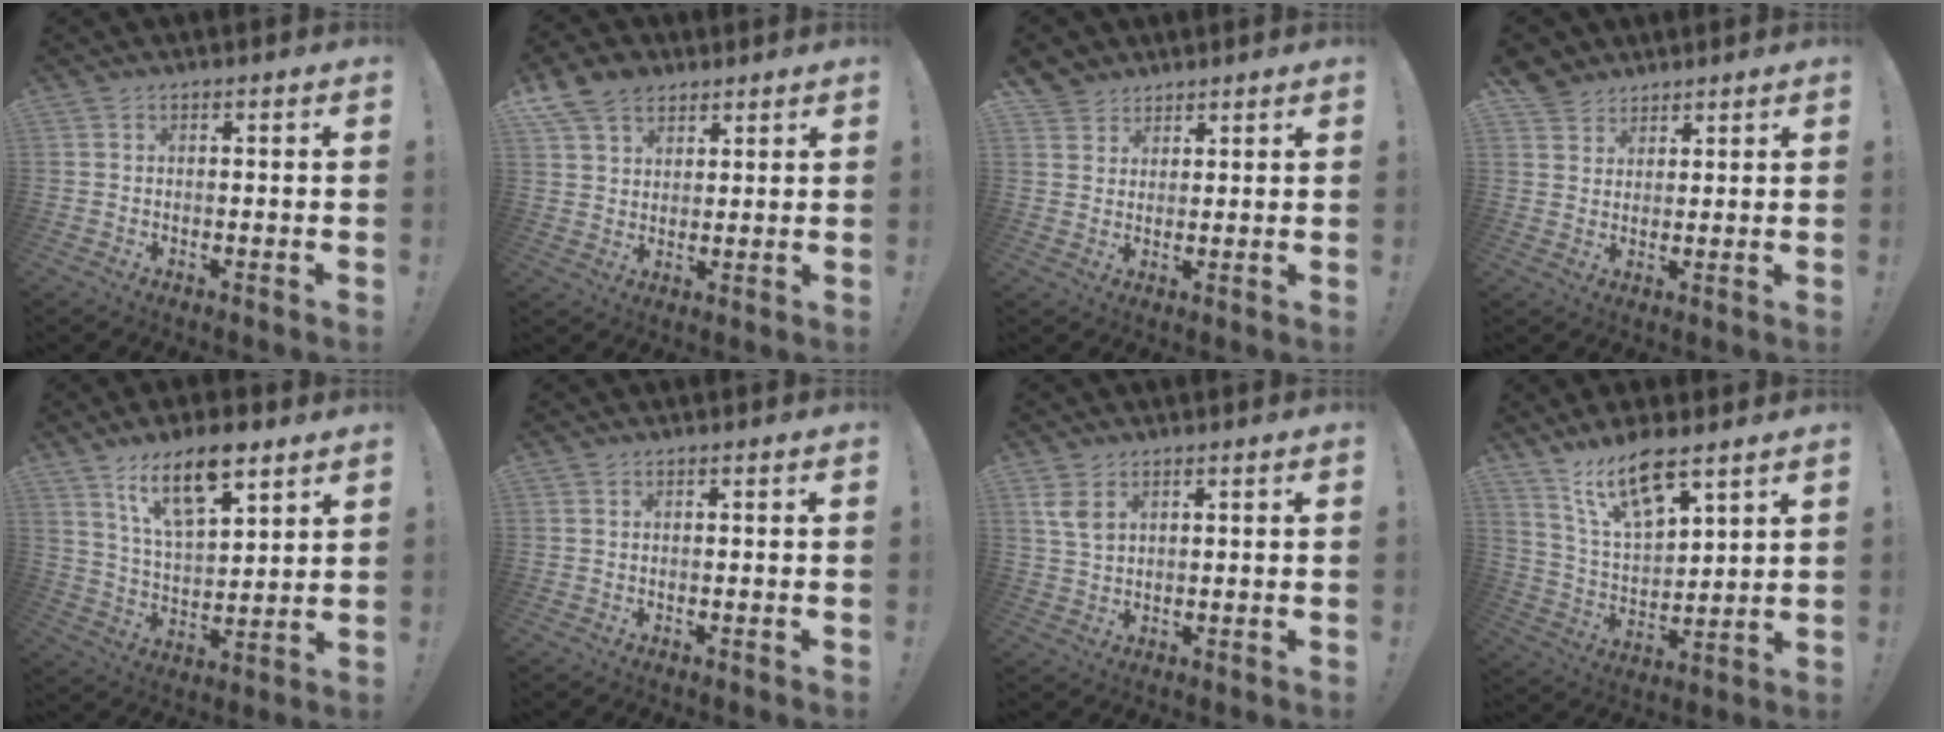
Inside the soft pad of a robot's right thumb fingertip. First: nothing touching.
{"total": 10.0, "force": [6.2, 6.9, 3.7], "torque": [-0.063, -0.026, 0.123]}
{"total": 4.5, "force": [3.3, 3.1, 0.0], "torque": [0.003, -0.026, 0.063]}
{"total": 5.1, "force": [4.0, 3.1, 0.2], "torque": [-0.001, -0.030, 0.077]}
{"total": 14.2, "force": [9.2, 5.8, 9.2], "torque": [-0.153, -0.046, 0.159]}
{"total": 0.0}
{"total": 4.9, "force": [2.6, 2.6, 3.2], "torque": [-0.052, -0.010, 0.049]}
{"total": 13.5, "force": [9.8, 4.7, 7.9], "torque": [-0.151, -0.055, 0.175]}